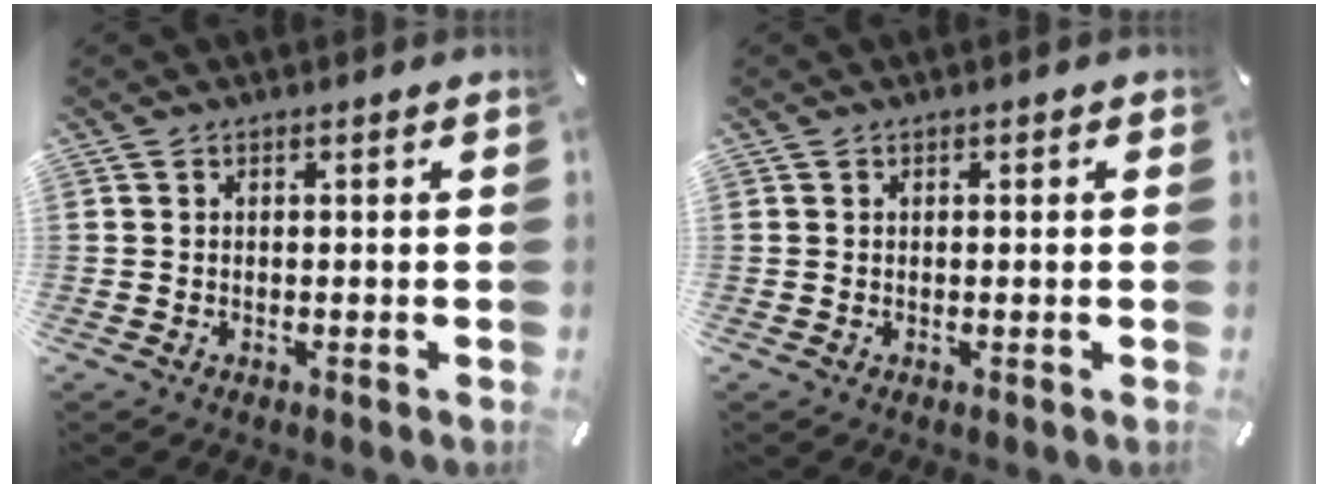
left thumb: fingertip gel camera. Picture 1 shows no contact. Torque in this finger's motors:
{"motor_torque": [-0.01, -0.10, -0.04, -0.01, -0.05]}